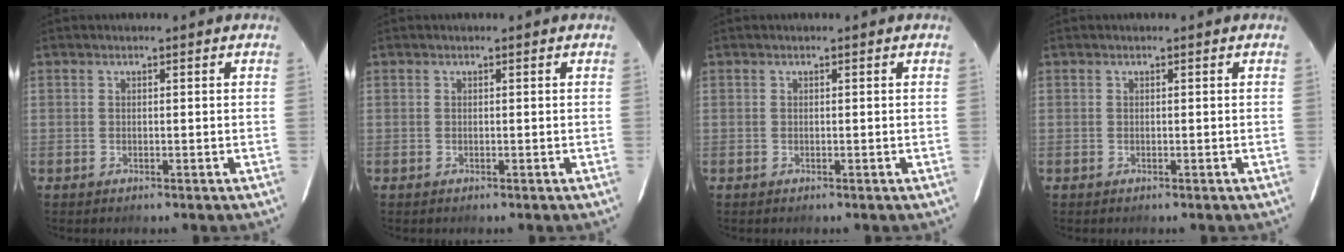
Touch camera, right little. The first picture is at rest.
{"total": 0.0}
{"total": 0.0}
{"total": 0.0}